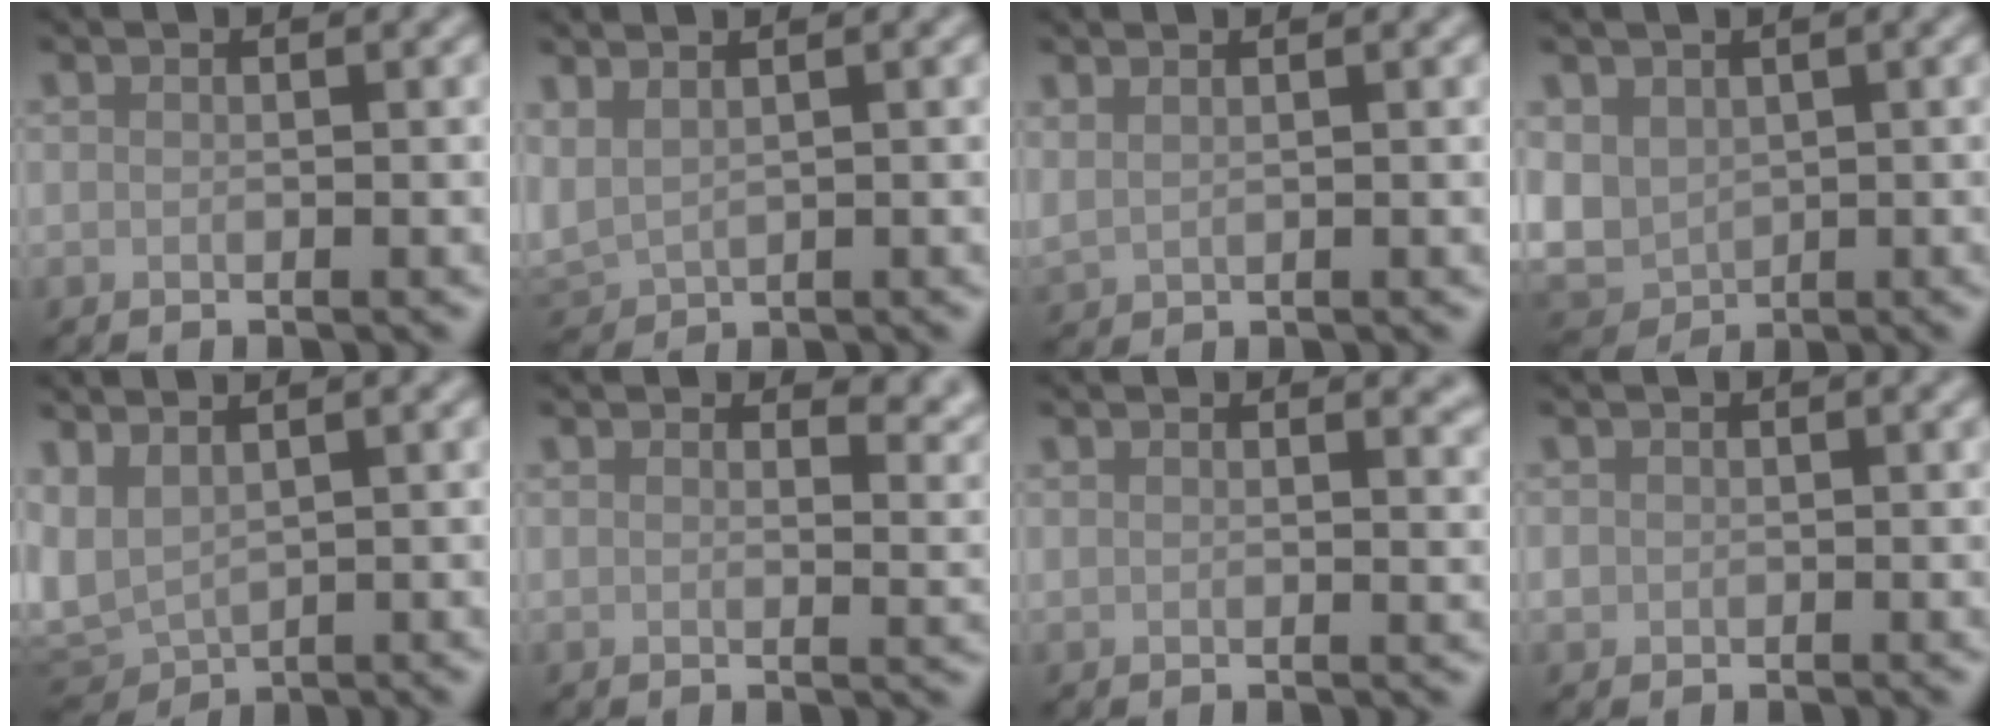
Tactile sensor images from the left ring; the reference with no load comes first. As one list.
[{"total": 2.1, "force": [1.3, 1.1, 1.3], "torque": [-0.042, 0.004, 0.032]}, {"total": 1.4, "force": [1.2, 0.4, 0.6], "torque": [-0.015, 0.000, 0.025]}, {"total": 4.4, "force": [0.4, 3.5, 2.6], "torque": [-0.067, -0.007, 0.005]}, {"total": 4.5, "force": [0.9, 2.7, 3.4], "torque": [-0.084, 0.001, 0.021]}, {"total": 3.6, "force": [2.6, 1.7, 1.7], "torque": [-0.025, -0.005, 0.034]}, {"total": 1.9, "force": [1.6, 0.6, 0.8], "torque": [-0.007, -0.002, 0.028]}, {"total": 0.7, "force": [0.0, 0.7, 0.1], "torque": [0.002, -0.002, -0.003]}]